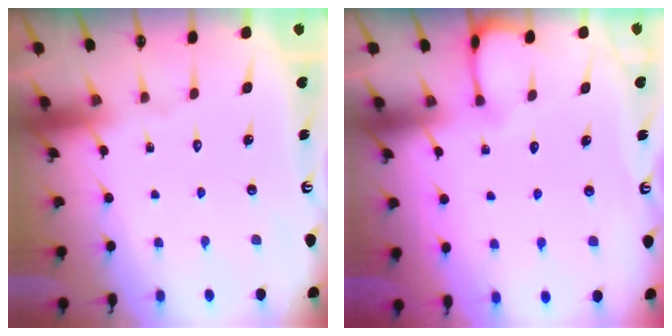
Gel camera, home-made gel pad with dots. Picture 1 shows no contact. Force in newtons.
{"total": 3.0, "press": 3.0, "slide": 0.3}